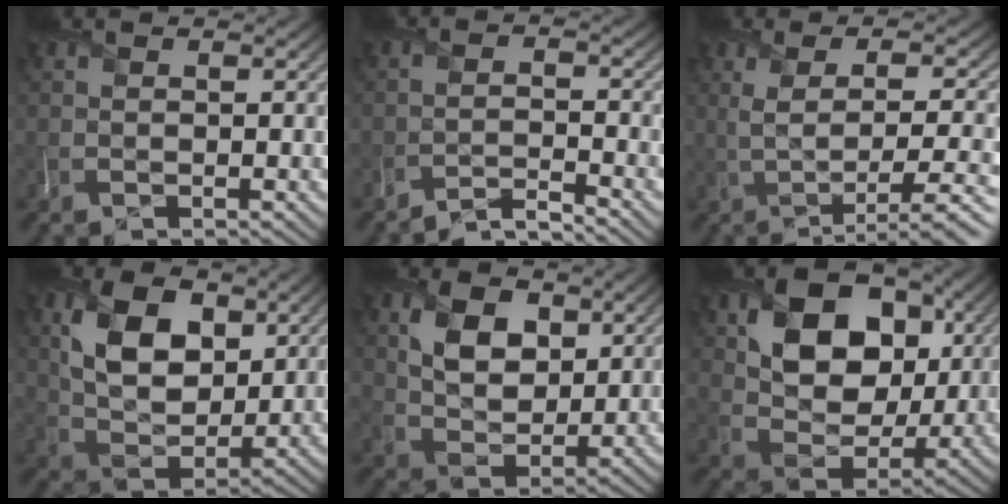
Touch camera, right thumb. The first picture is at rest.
{"total": 3.7, "force": [-3.4, 0.2, 1.4], "torque": [-0.019, 0.008, -0.073]}
{"total": 7.1, "force": [-0.2, 2.0, 6.8], "torque": [-0.091, 0.007, -0.007]}
{"total": 10.9, "force": [3.7, 7.0, 7.5], "torque": [-0.160, -0.002, 0.069]}
{"total": 8.2, "force": [3.1, 5.4, 5.4], "torque": [-0.118, -0.004, 0.054]}
{"total": 11.8, "force": [3.7, 8.4, 7.4], "torque": [-0.143, -0.006, 0.058]}